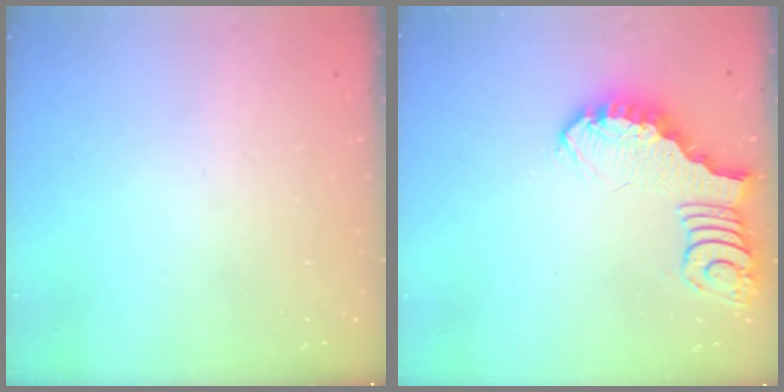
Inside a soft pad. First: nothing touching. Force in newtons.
{"total": 3.6, "press": 3.6, "slide": 0.6}